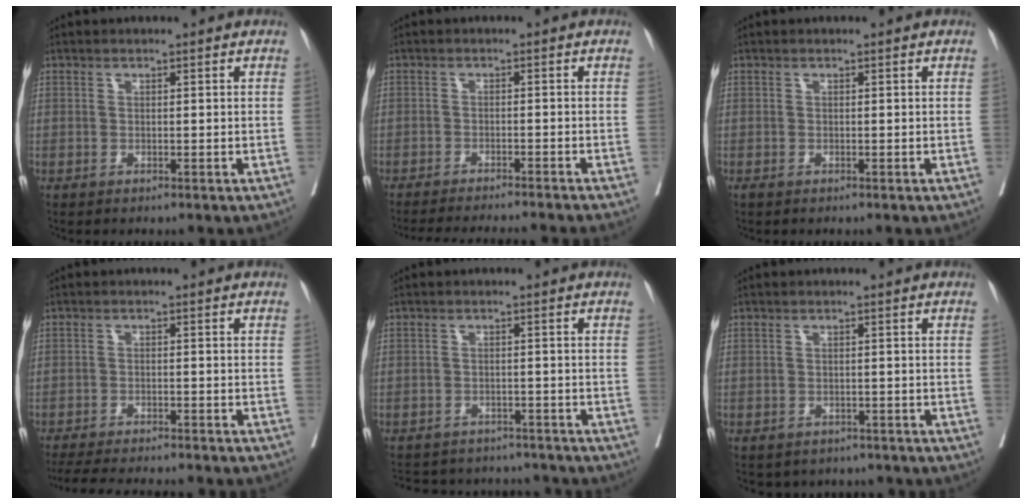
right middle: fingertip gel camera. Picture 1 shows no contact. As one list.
[{"total": 13.5, "force": [-12.4, -0.3, 5.1], "torque": [-0.059, -0.025, -0.169]}, {"total": 0.0}, {"total": 15.5, "force": [-14.0, 1.9, 6.3], "torque": [-0.113, -0.027, -0.189]}, {"total": 13.0, "force": [-12.1, 4.1, 2.6], "torque": [-0.052, 0.017, -0.149]}, {"total": 6.7, "force": [-5.8, 3.2, 0.8], "torque": [0.000, 0.007, -0.066]}]